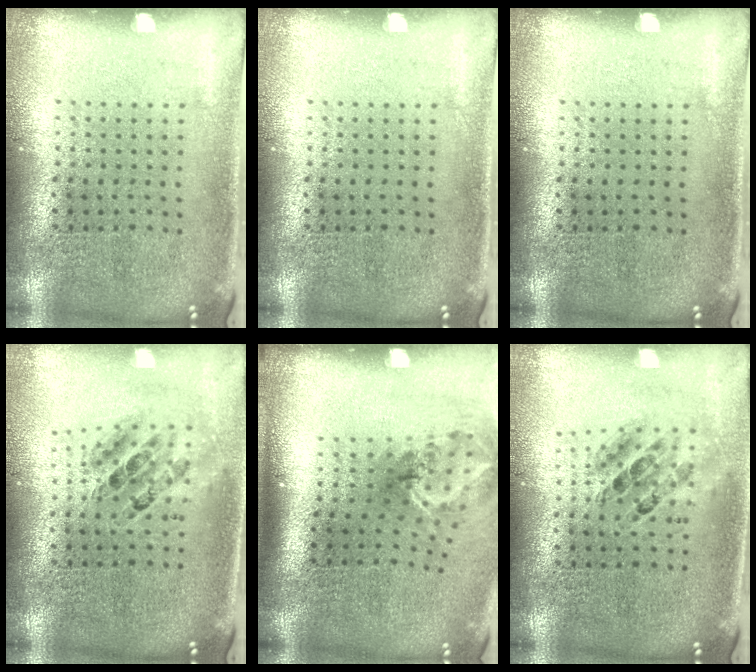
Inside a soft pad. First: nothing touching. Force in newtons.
{"total": 0.0}
{"total": 0.0}
{"total": 0.7, "press": 0.7, "slide": 0.1}
{"total": 1.8, "press": 1.2, "slide": 1.4}
{"total": 0.7, "press": 0.7, "slide": 0.1}